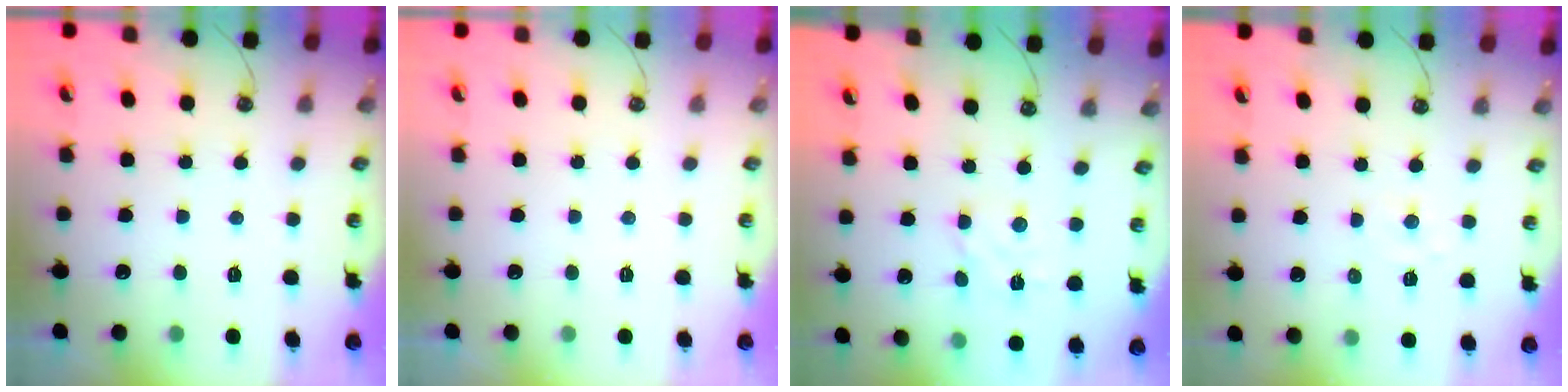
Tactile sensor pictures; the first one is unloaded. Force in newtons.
{"total": 0.0}
{"total": 3.1, "press": 3.1, "slide": 0.5}
{"total": 4.8, "press": 4.7, "slide": 0.5}